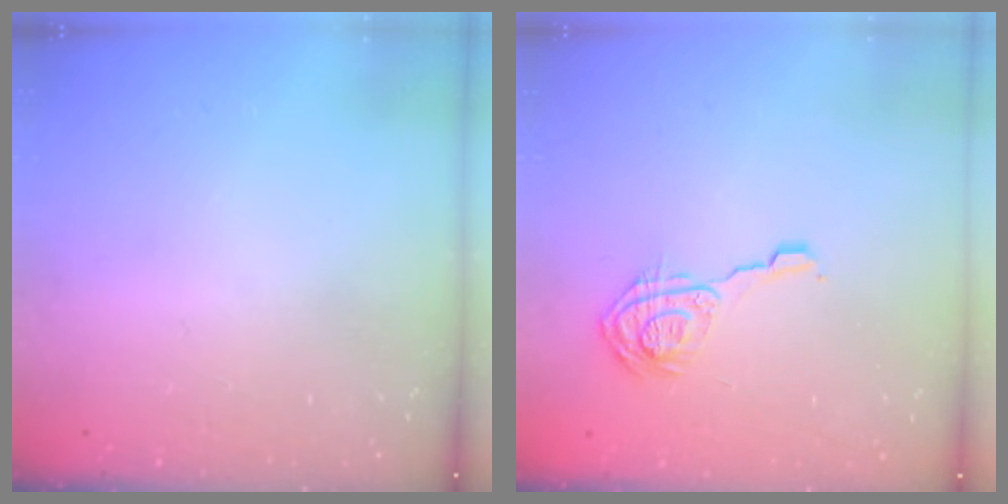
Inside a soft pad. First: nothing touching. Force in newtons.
{"total": 11.0, "press": 11.0, "slide": 0.4}